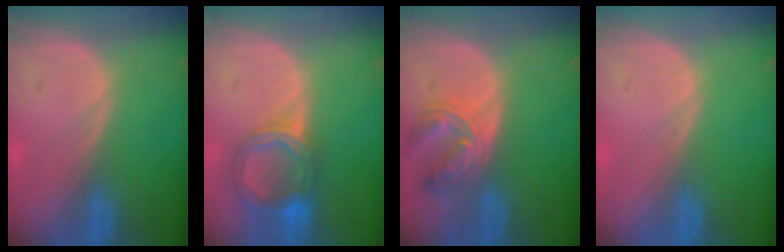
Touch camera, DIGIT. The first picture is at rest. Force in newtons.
{"total": 6.4, "press": 5.9, "slide": 2.7}
{"total": 6.3, "press": 6.2, "slide": 1.1}
{"total": 0.0}